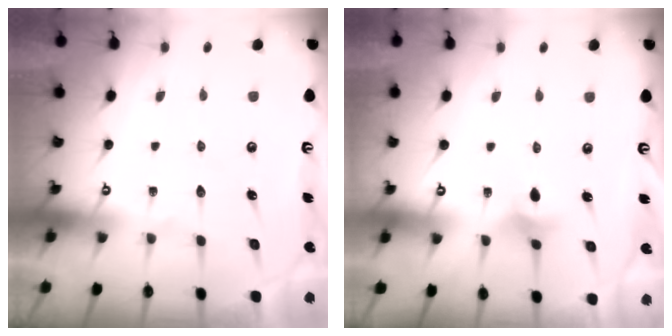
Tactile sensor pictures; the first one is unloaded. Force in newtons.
{"total": 5.1, "press": 5.0, "slide": 0.8}